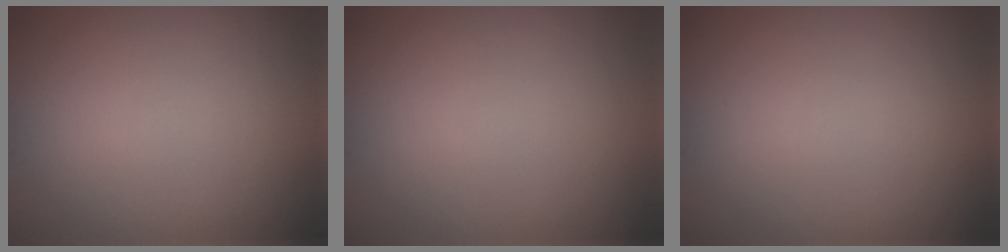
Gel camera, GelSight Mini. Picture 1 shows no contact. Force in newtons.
{"total": 0.0}
{"total": 0.0}